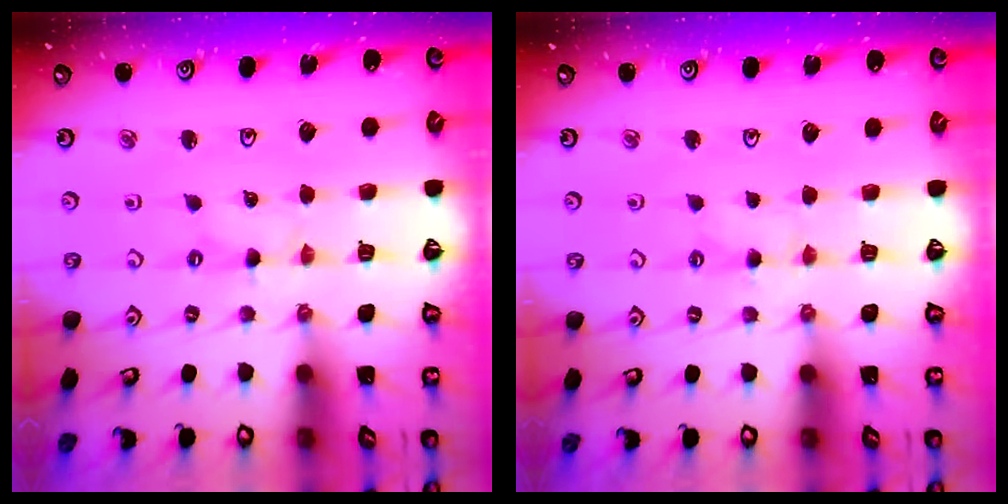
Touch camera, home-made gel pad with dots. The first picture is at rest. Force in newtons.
{"total": 2.7, "press": 2.6, "slide": 0.4}